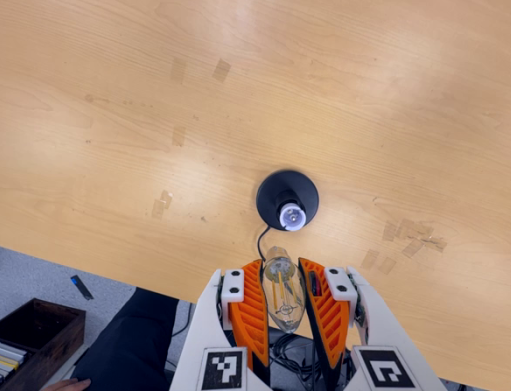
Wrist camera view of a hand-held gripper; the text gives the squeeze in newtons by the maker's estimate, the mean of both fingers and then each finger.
{"total": 21.2, "left": 23.0, "right": 19.4}